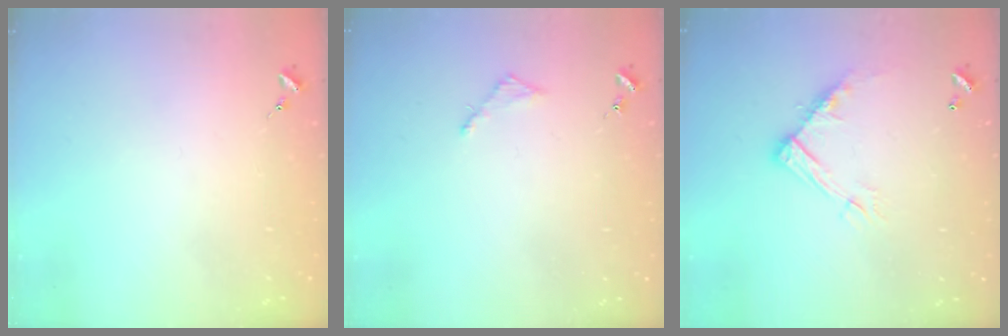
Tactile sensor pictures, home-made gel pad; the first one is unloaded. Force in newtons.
{"total": 2.8, "press": 2.7, "slide": 0.3}
{"total": 11.8, "press": 11.8, "slide": 0.5}